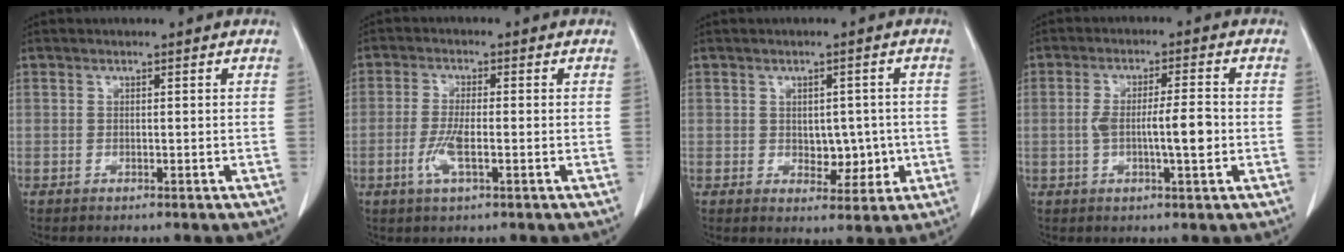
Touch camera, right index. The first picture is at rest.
{"total": 4.6, "force": [-1.5, 0.8, 4.3], "torque": [-0.093, -0.005, -0.028]}
{"total": 5.0, "force": [-0.5, 3.1, 3.8], "torque": [-0.041, 0.004, 0.003]}
{"total": 6.6, "force": [-1.0, 0.7, 6.5], "torque": [-0.117, 0.005, -0.017]}